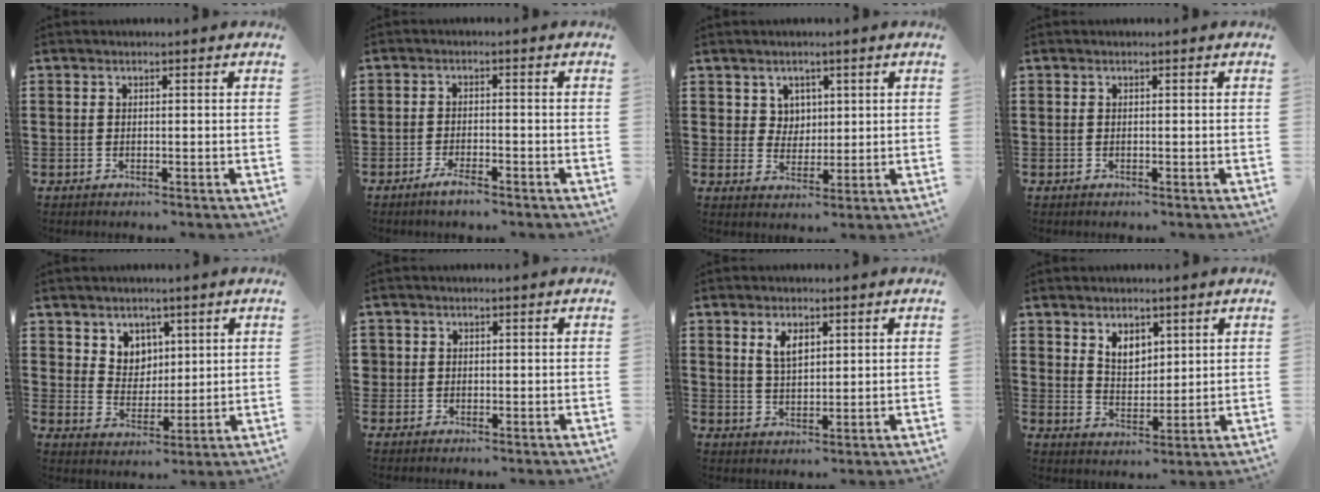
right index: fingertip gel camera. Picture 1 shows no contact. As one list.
[{"total": 2.4, "force": [-1.9, 0.4, 1.4], "torque": [-0.031, 0.000, -0.038]}, {"total": 3.7, "force": [1.8, 3.2, 0.6], "torque": [-0.018, 0.009, 0.032]}, {"total": 0.0}, {"total": 5.3, "force": [3.3, 4.1, 0.3], "torque": [-0.031, 0.004, 0.062]}, {"total": 1.3, "force": [0.3, 1.3, 0.1], "torque": [-0.007, 0.006, 0.005]}, {"total": 3.6, "force": [1.8, 1.8, 2.5], "torque": [-0.056, 0.007, 0.033]}, {"total": 4.4, "force": [3.1, 2.8, 1.4], "torque": [-0.031, 0.004, 0.055]}]